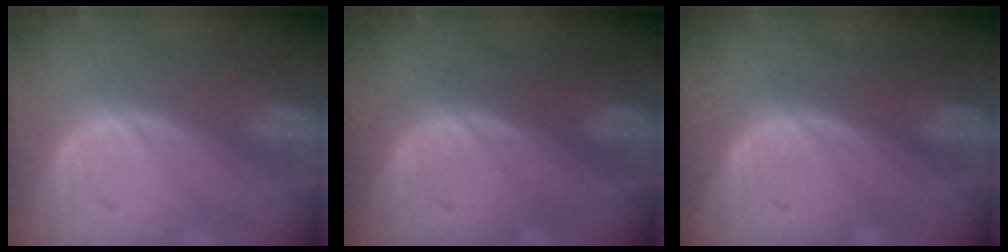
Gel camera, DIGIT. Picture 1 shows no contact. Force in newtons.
{"total": 0.0}
{"total": 0.0}